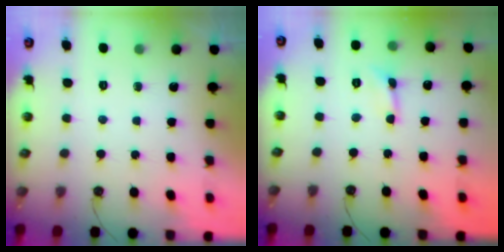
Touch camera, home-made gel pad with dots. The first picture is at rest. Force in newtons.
{"total": 0.0}